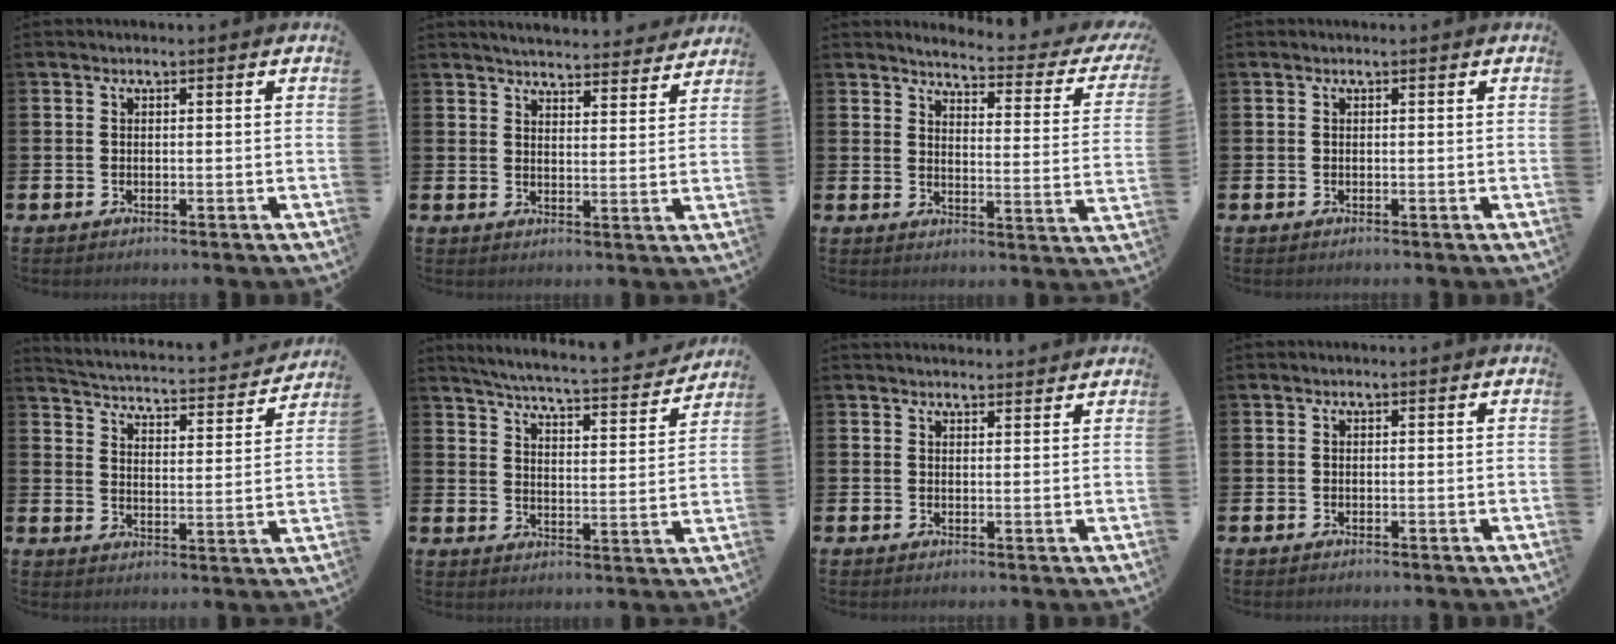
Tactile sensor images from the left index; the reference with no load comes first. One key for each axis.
{"total": 4.9, "fx": 4.9, "fy": 0.5, "fz": 0.3, "tx": -0.005, "ty": -0.041, "tz": 0.084}
{"total": 3.3, "fx": 3.1, "fy": 0.7, "fz": 0.9, "tx": -0.031, "ty": -0.035, "tz": 0.043}
{"total": 0.0}
{"total": 3.8, "fx": 3.6, "fy": 0.7, "fz": 0.8, "tx": -0.036, "ty": -0.040, "tz": 0.053}
{"total": 5.0, "fx": 4.7, "fy": -0.1, "fz": 1.5, "tx": -0.048, "ty": -0.042, "tz": 0.074}
{"total": 2.3, "fx": 2.2, "fy": 0.3, "fz": 0.0, "tx": 0.011, "ty": -0.014, "tz": 0.038}
{"total": 0.0}